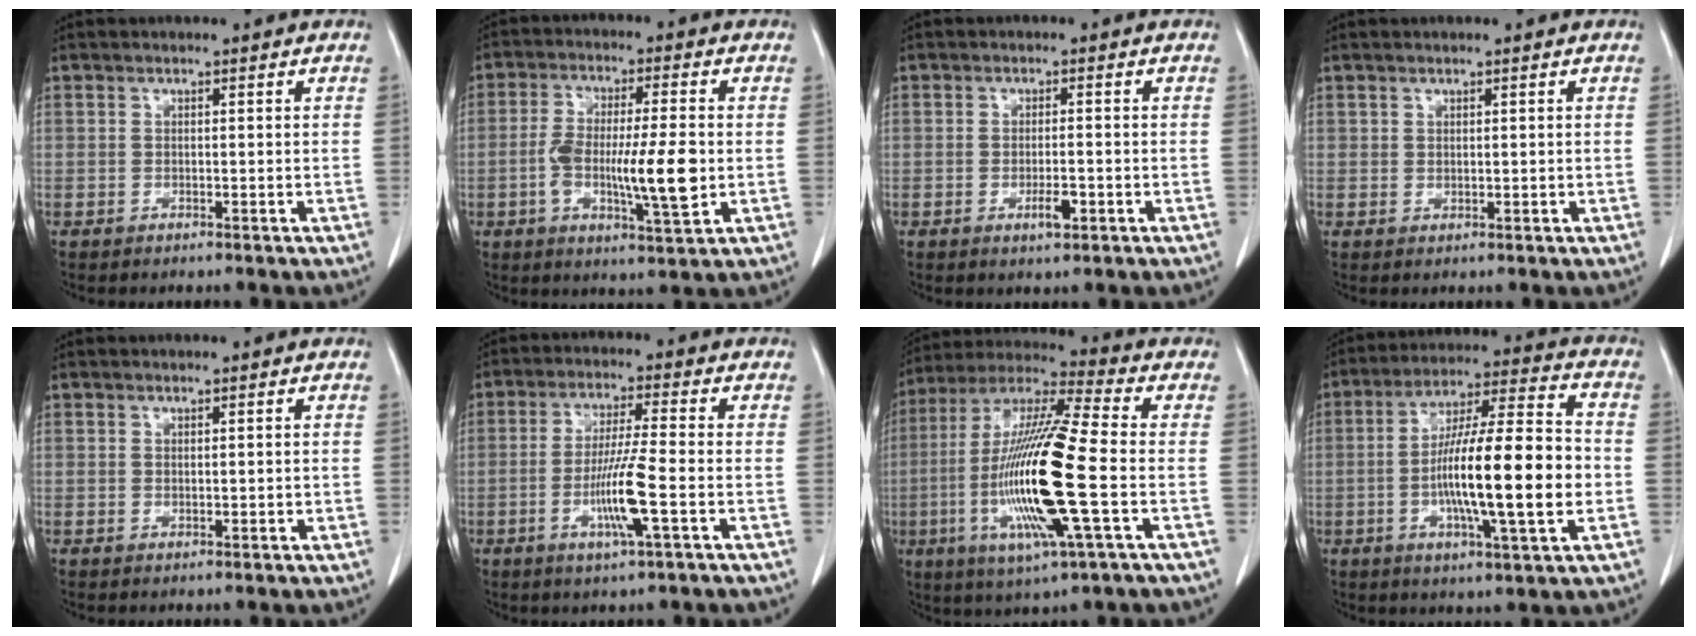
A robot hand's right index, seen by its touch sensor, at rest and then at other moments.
{"total": 11.7, "force": [-1.8, 2.0, 11.4], "torque": [-0.205, -0.002, -0.032]}
{"total": 3.3, "force": [-1.3, 0.8, 2.9], "torque": [-0.051, -0.001, -0.018]}
{"total": 0.6, "force": [0.3, 0.4, 0.3], "torque": [0.000, -0.002, 0.004]}
{"total": 0.9, "force": [0.1, 0.4, 0.8], "torque": [-0.017, -0.003, 0.005]}
{"total": 8.9, "force": [-2.6, -0.2, 8.4], "torque": [-0.163, -0.012, -0.052]}
{"total": 20.4, "force": [-3.9, 1.5, 20.0], "torque": [-0.418, -0.016, -0.076]}
{"total": 18.4, "force": [-2.9, 1.8, 18.1], "torque": [-0.312, 0.003, -0.049]}